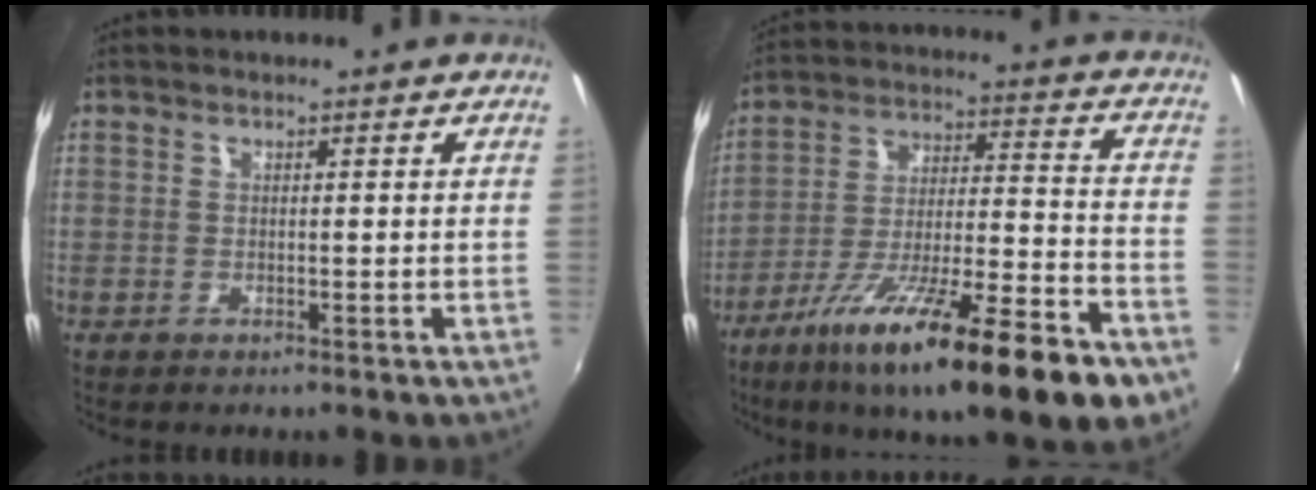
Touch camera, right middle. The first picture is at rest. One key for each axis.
{"total": 25.2, "fx": -16.0, "fy": 4.3, "fz": 19.0, "tx": -0.311, "ty": -0.054, "tz": -0.255}